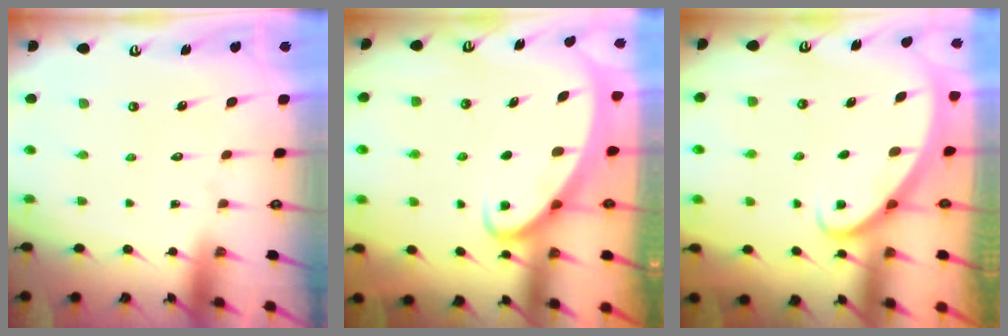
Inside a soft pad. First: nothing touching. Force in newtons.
{"total": 2.6, "press": 2.5, "slide": 0.4}
{"total": 2.7, "press": 2.7, "slide": 0.2}